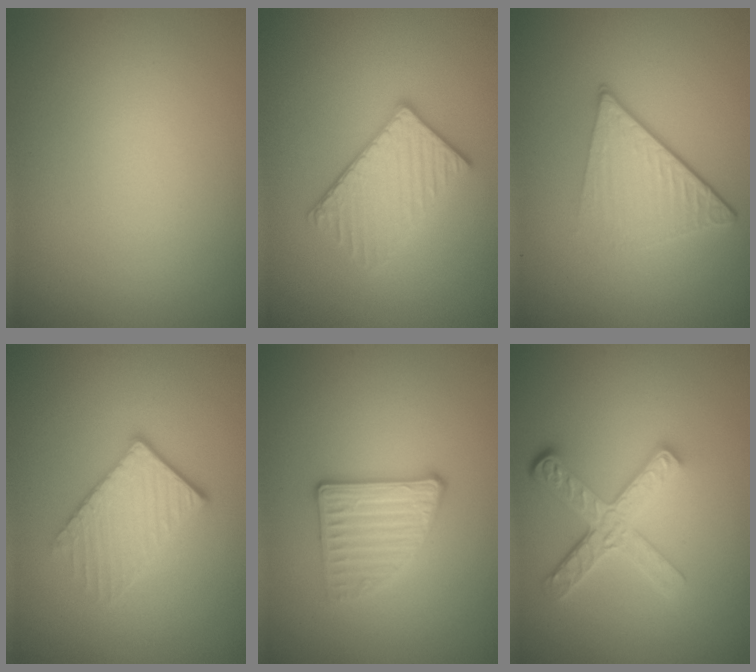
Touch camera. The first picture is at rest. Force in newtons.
{"total": 3.7, "press": 3.2, "slide": 1.9}
{"total": 4.3, "press": 2.7, "slide": 3.4}
{"total": 2.9, "press": 2.6, "slide": 1.2}
{"total": 2.8, "press": 2.7, "slide": 0.7}
{"total": 4.9, "press": 3.6, "slide": 3.3}